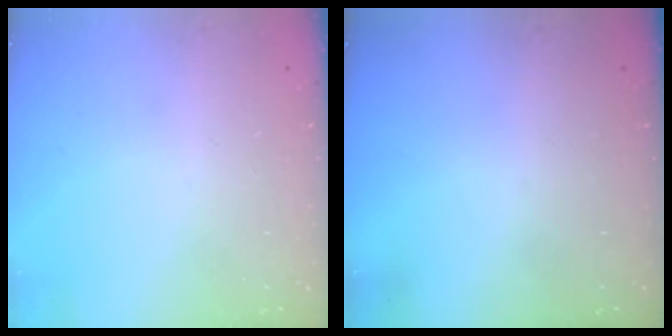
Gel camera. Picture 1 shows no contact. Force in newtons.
{"total": 0.0}